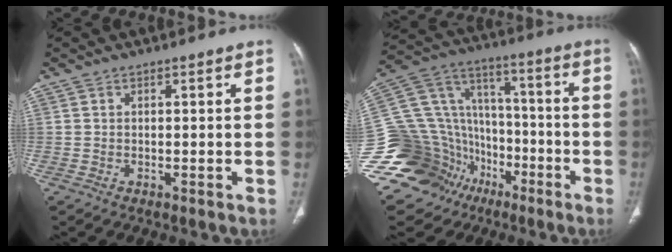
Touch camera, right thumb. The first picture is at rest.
{"total": 30.9, "force": [-13.9, 23.5, 14.6], "torque": [-0.329, 0.097, -0.233]}